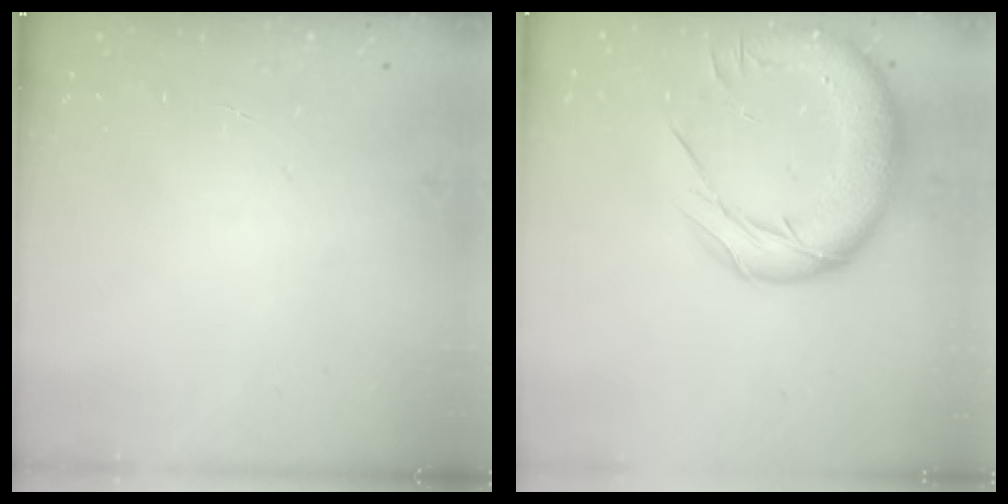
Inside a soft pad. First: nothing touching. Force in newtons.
{"total": 18.5, "press": 18.2, "slide": 3.6}